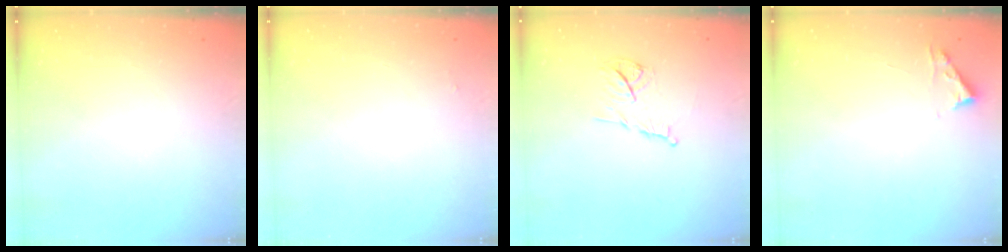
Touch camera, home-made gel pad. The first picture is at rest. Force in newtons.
{"total": 1.9, "press": 1.9, "slide": 0.3}
{"total": 8.6, "press": 8.6, "slide": 0.7}
{"total": 4.5, "press": 4.4, "slide": 0.5}